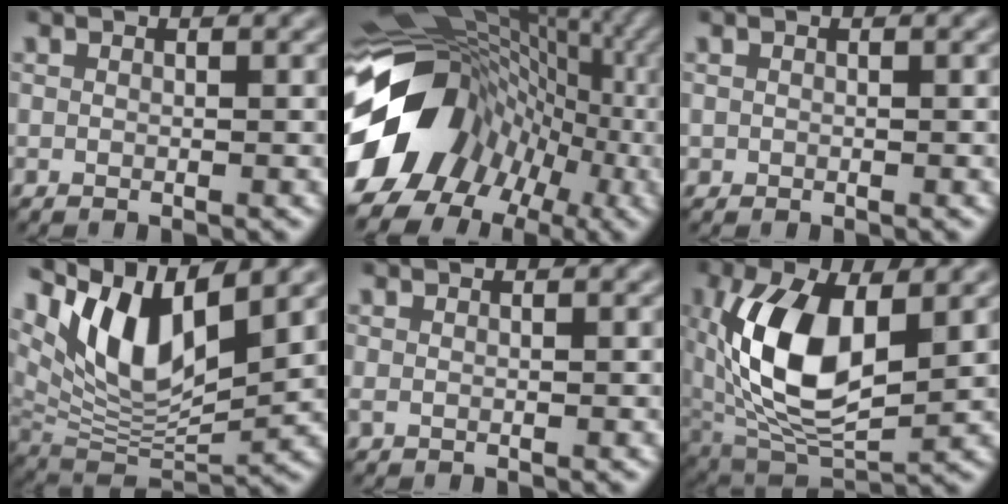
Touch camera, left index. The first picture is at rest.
{"total": 16.2, "force": [-3.3, 13.4, 8.6], "torque": [-0.158, -0.001, -0.057]}
{"total": 0.0}
{"total": 10.0, "force": [5.3, 3.7, 7.7], "torque": [-0.146, -0.009, 0.104]}
{"total": 0.5, "force": [0.2, 0.3, 0.4], "torque": [-0.013, 0.001, 0.002]}
{"total": 11.4, "force": [1.5, 6.1, 9.6], "torque": [-0.192, -0.008, 0.028]}